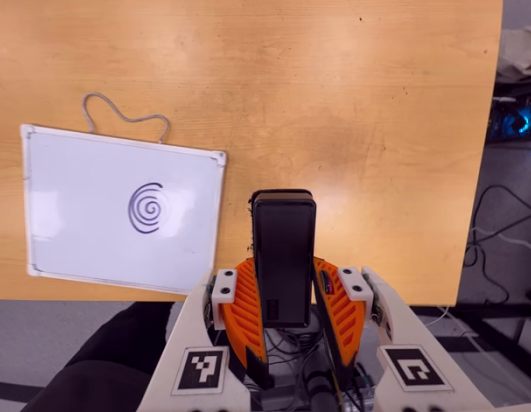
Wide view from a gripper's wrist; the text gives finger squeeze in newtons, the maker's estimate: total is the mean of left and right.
{"total": 5.1, "left": 3.6, "right": 6.7}